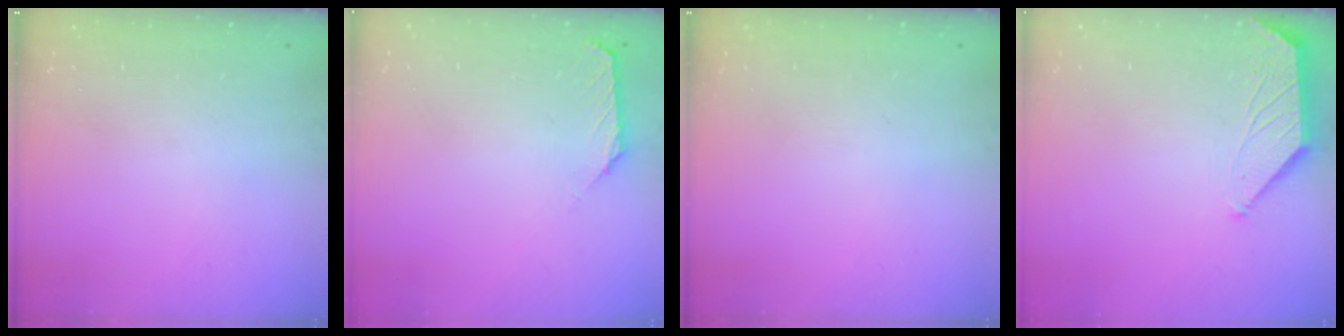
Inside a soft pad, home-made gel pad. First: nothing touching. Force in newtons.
{"total": 1.6, "press": 1.5, "slide": 0.6}
{"total": 0.0}
{"total": 0.8, "press": 0.8, "slide": 0.2}